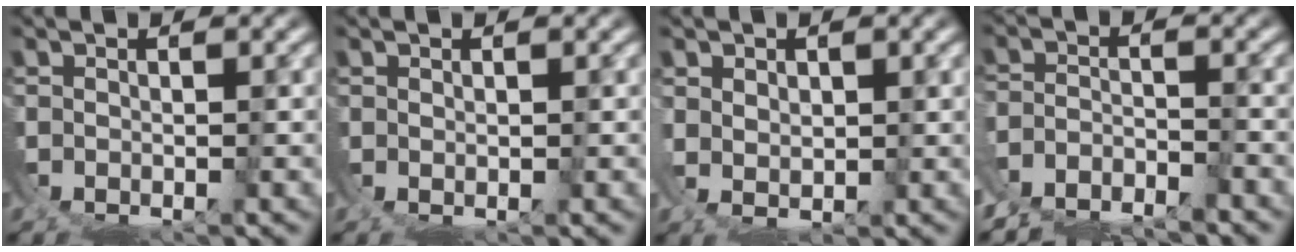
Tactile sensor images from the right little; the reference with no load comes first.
{"total": 0.6, "force": [0.5, 0.1, 0.2], "torque": [-0.011, -0.006, 0.015]}
{"total": 2.6, "force": [1.4, 1.1, 1.8], "torque": [-0.043, -0.014, 0.039]}
{"total": 5.3, "force": [-4.2, 2.6, 2.0], "torque": [-0.026, -0.007, -0.073]}